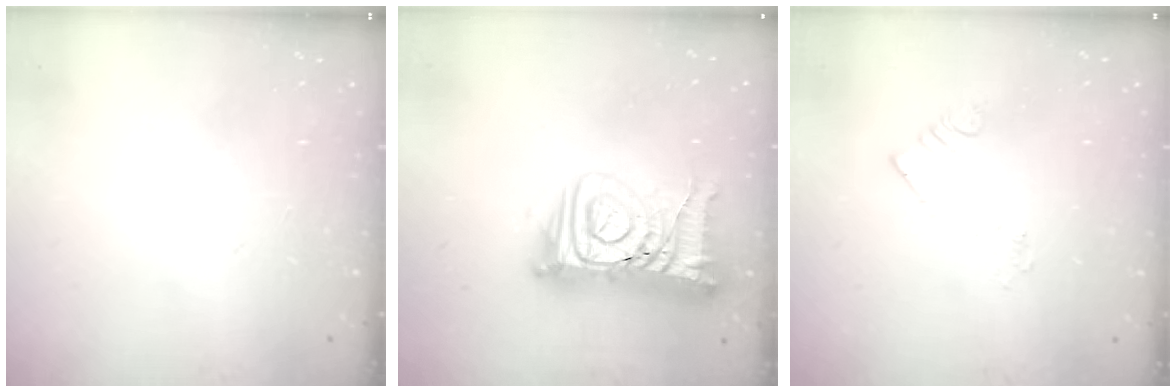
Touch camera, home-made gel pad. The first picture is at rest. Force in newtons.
{"total": 16.8, "press": 16.7, "slide": 1.7}
{"total": 2.0, "press": 2.0, "slide": 0.4}